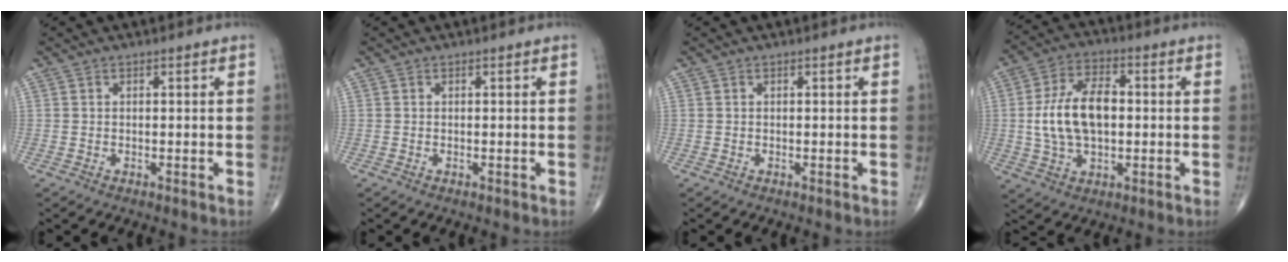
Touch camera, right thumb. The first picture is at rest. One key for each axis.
{"total": 0.0}
{"total": 0.0}
{"total": 13.1, "fx": 0.2, "fy": 7.5, "fz": 10.7, "tx": -0.195, "ty": 0.016, "tz": 0.004}